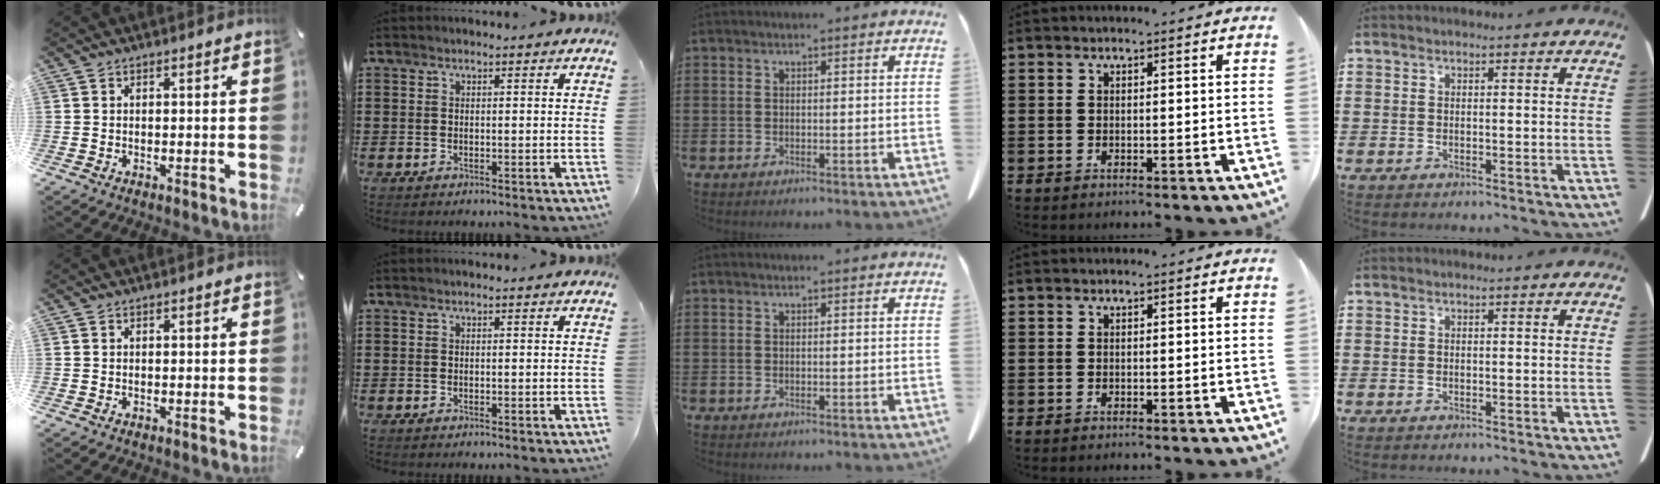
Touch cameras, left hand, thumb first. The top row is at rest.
{}